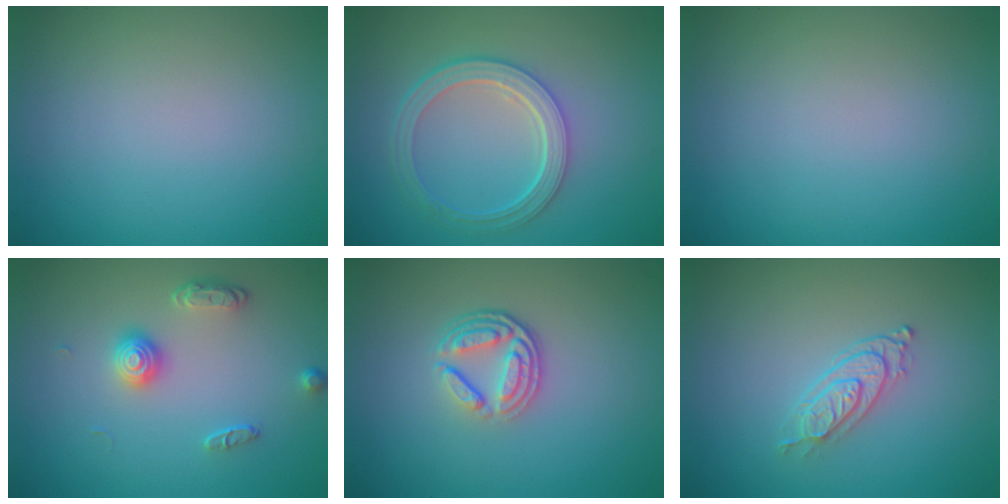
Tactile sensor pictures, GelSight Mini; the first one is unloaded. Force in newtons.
{"total": 4.8, "press": 3.5, "slide": 3.2}
{"total": 0.0}
{"total": 2.3, "press": 1.8, "slide": 1.4}
{"total": 4.0, "press": 2.9, "slide": 2.7}
{"total": 2.5, "press": 2.0, "slide": 1.5}